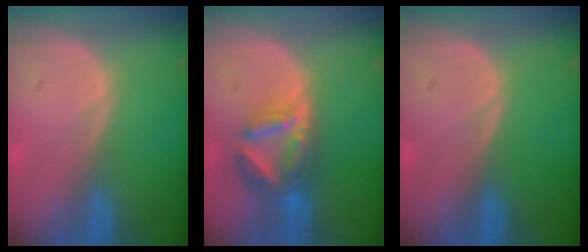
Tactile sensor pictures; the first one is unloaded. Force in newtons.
{"total": 7.2, "press": 6.2, "slide": 3.5}
{"total": 0.0}